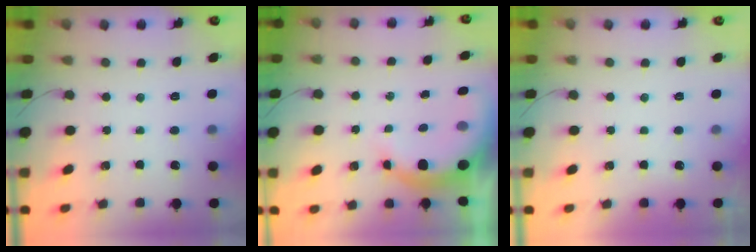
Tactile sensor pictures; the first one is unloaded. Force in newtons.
{"total": 8.4, "press": 8.3, "slide": 1.4}
{"total": 2.8, "press": 2.8, "slide": 0.1}